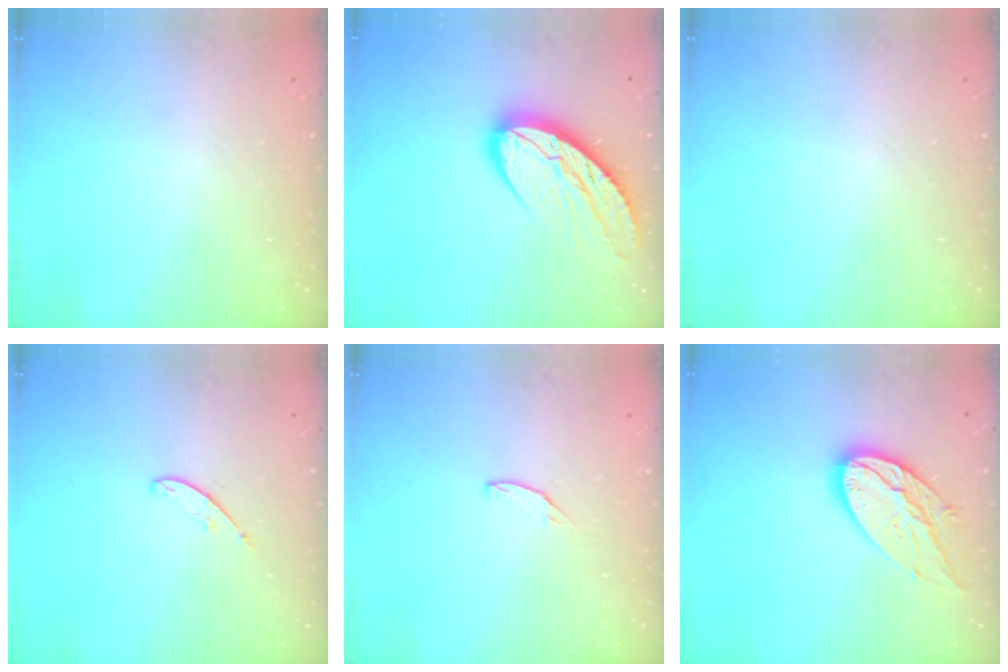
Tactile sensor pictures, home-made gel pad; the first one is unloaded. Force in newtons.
{"total": 12.8, "press": 12.8, "slide": 1.0}
{"total": 0.0}
{"total": 3.8, "press": 3.8, "slide": 0.3}
{"total": 4.4, "press": 4.4, "slide": 0.4}
{"total": 15.3, "press": 15.3, "slide": 1.1}